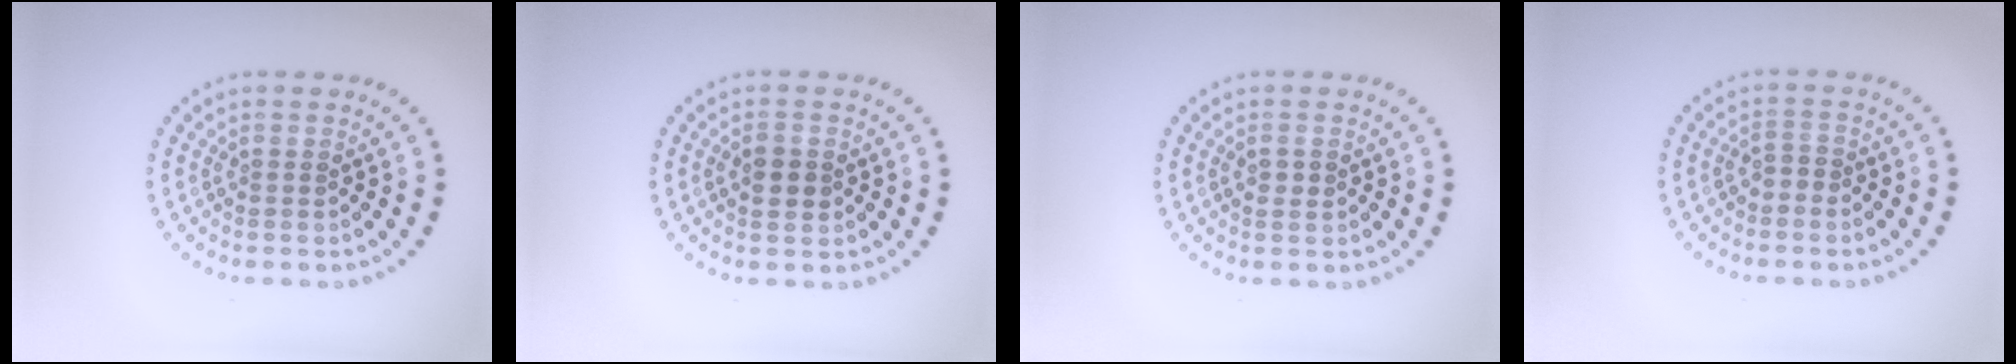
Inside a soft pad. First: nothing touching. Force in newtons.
{"total": 1.9, "press": 1.9, "slide": 0.1}
{"total": 1.1, "press": 1.1, "slide": 0.2}
{"total": 0.9, "press": 0.7, "slide": 0.6}